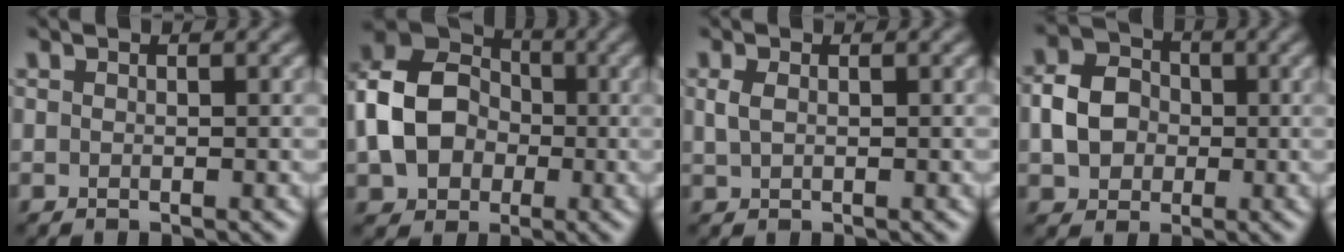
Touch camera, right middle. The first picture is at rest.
{"total": 9.2, "force": [-1.3, 7.3, 5.6], "torque": [-0.120, 0.003, -0.035]}
{"total": 1.3, "force": [0.3, 0.8, 0.9], "torque": [-0.026, 0.001, 0.007]}
{"total": 4.7, "force": [-0.4, 4.0, 2.5], "torque": [-0.047, 0.007, -0.011]}